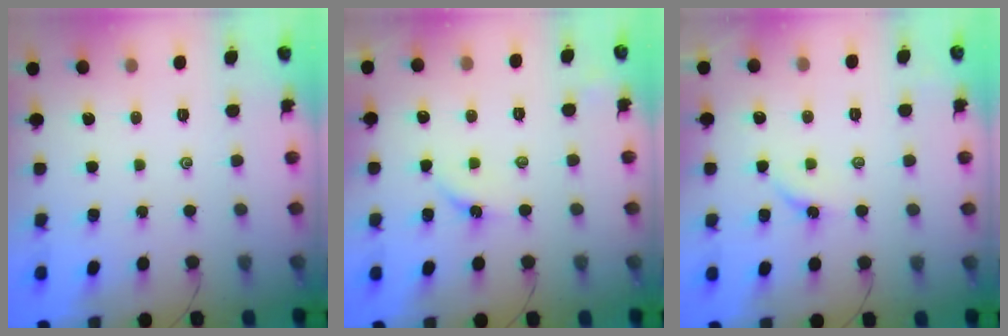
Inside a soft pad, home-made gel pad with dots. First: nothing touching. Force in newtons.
{"total": 4.0, "press": 4.0, "slide": 0.5}
{"total": 3.9, "press": 3.9, "slide": 0.6}